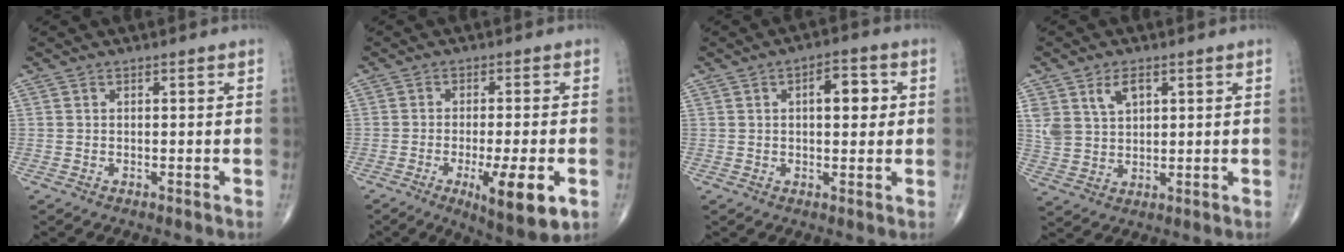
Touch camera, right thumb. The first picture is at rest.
{"total": 11.2, "force": [-4.0, 2.4, 10.1], "torque": [-0.154, -0.013, -0.056]}
{"total": 6.5, "force": [1.3, 3.1, 5.5], "torque": [-0.061, 0.005, 0.017]}
{"total": 6.5, "force": [3.0, 4.1, 4.1], "torque": [-0.068, -0.011, 0.067]}